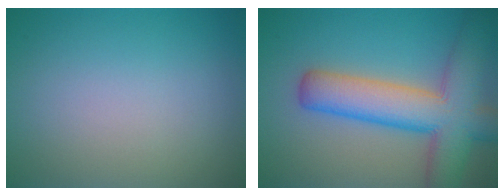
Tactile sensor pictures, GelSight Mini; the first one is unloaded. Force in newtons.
{"total": 9.3, "press": 9.3, "slide": 0.4}